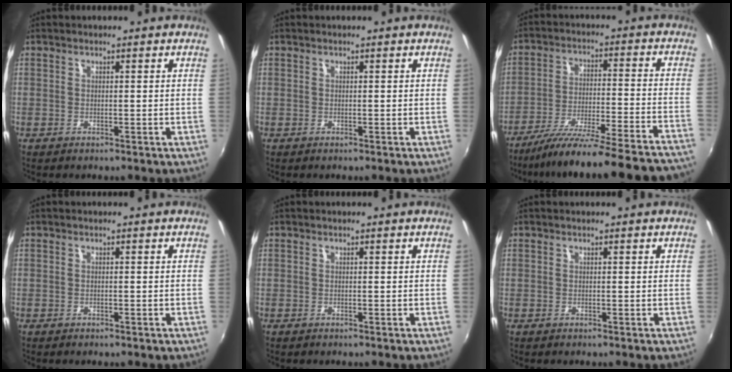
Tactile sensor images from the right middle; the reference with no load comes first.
{"total": 0.0}
{"total": 26.1, "force": [-23.8, -1.1, 10.5], "torque": [-0.178, -0.073, -0.348]}
{"total": 0.7, "force": [-0.5, 0.4, 0.3], "torque": [-0.007, 0.000, -0.008]}
{"total": 0.0}
{"total": 0.0}